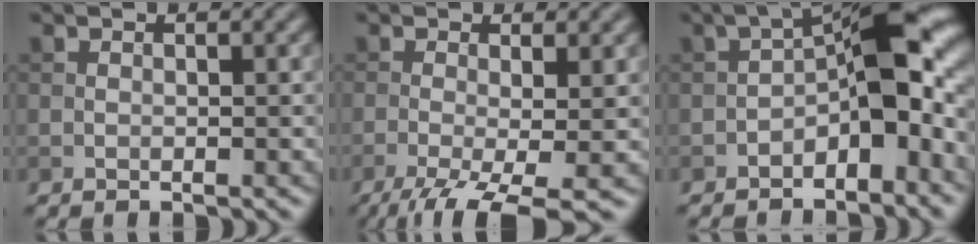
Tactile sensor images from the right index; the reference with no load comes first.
{"total": 7.4, "force": [-3.3, 2.1, 6.3], "torque": [-0.114, -0.018, -0.054]}
{"total": 9.8, "force": [-2.2, 4.1, 8.6], "torque": [-0.120, 0.027, -0.048]}